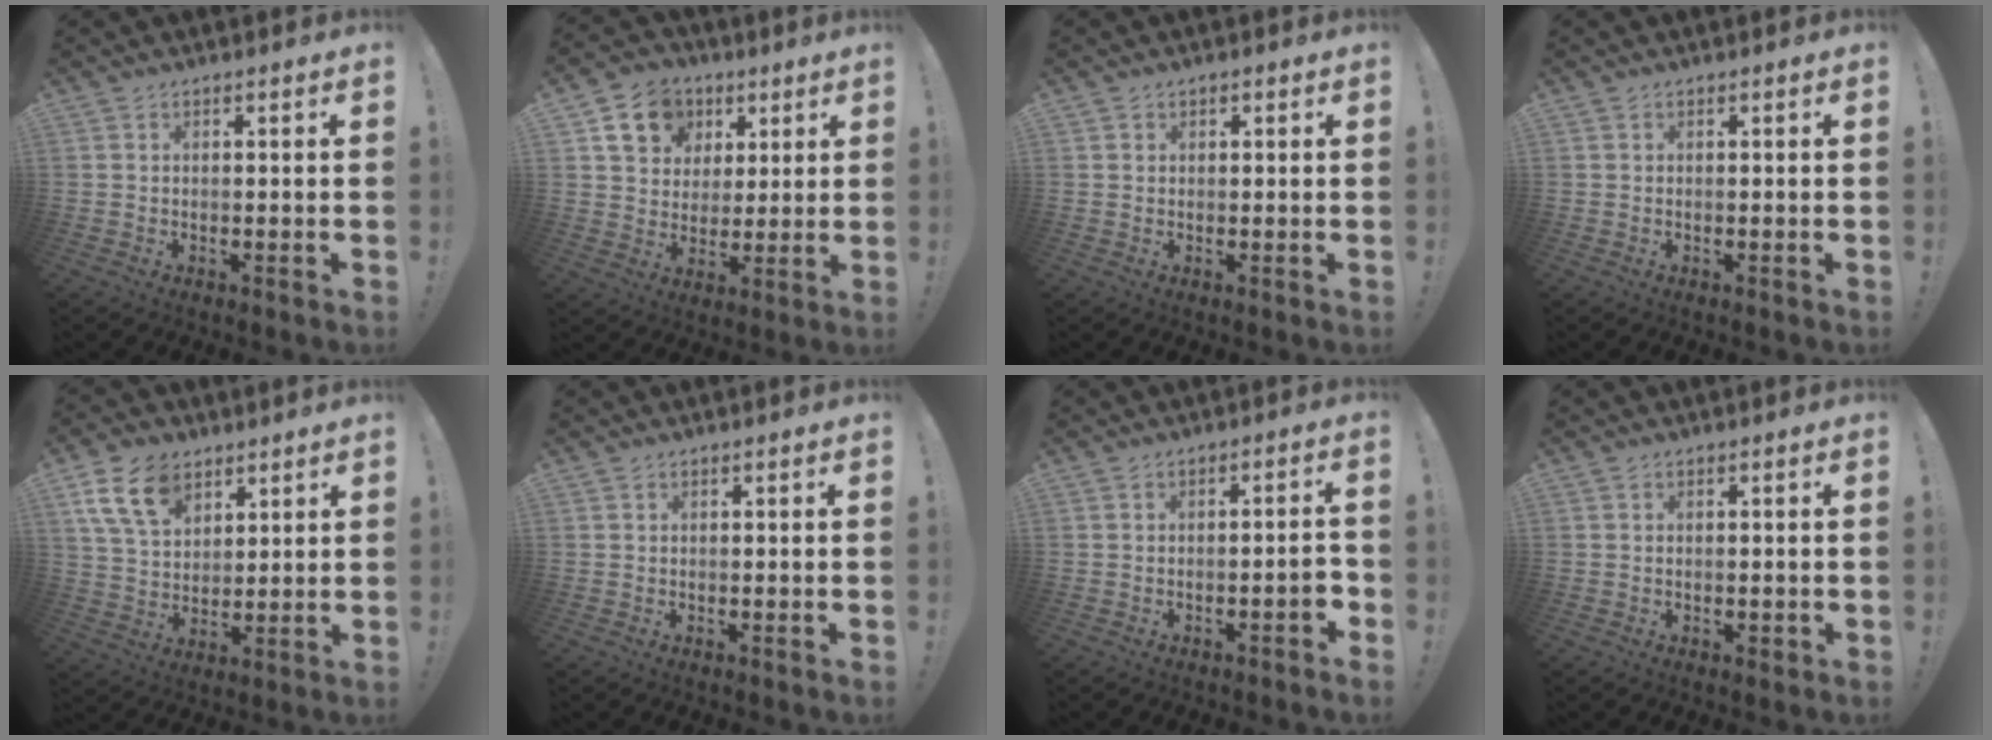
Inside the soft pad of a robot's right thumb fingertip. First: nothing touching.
{"total": 13.4, "force": [5.7, 10.9, 5.3], "torque": [-0.069, -0.021, 0.112]}
{"total": 0.8, "force": [0.4, 0.7, 0.0], "torque": [0.008, -0.002, 0.006]}
{"total": 0.0}
{"total": 13.6, "force": [7.8, 8.6, 7.1], "torque": [-0.131, -0.027, 0.150]}
{"total": 0.0}
{"total": 4.5, "force": [-1.8, 0.9, 4.1], "torque": [-0.062, 0.008, -0.027]}
{"total": 0.9, "force": [-0.1, 0.5, 0.8], "torque": [-0.013, 0.001, -0.001]}